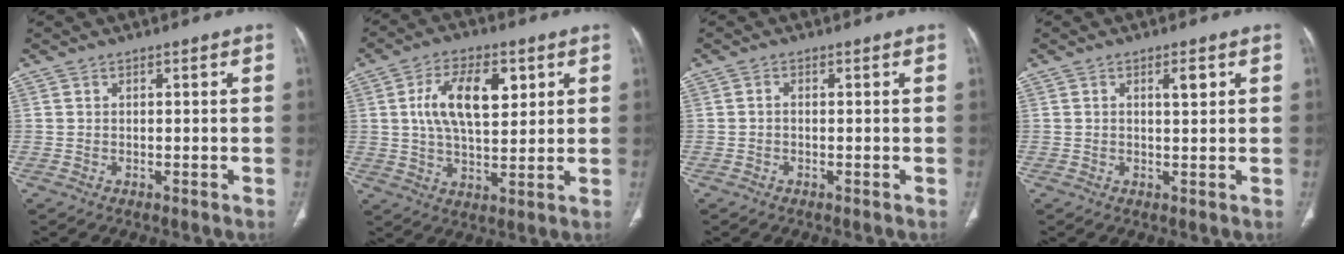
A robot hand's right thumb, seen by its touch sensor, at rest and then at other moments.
{"total": 12.6, "force": [3.6, 6.4, 10.2], "torque": [-0.163, -0.006, 0.067]}
{"total": 0.5, "force": [-0.1, 0.4, 0.4], "torque": [-0.005, 0.001, -0.006]}
{"total": 2.3, "force": [1.0, 0.7, 2.0], "torque": [-0.031, -0.004, 0.018]}